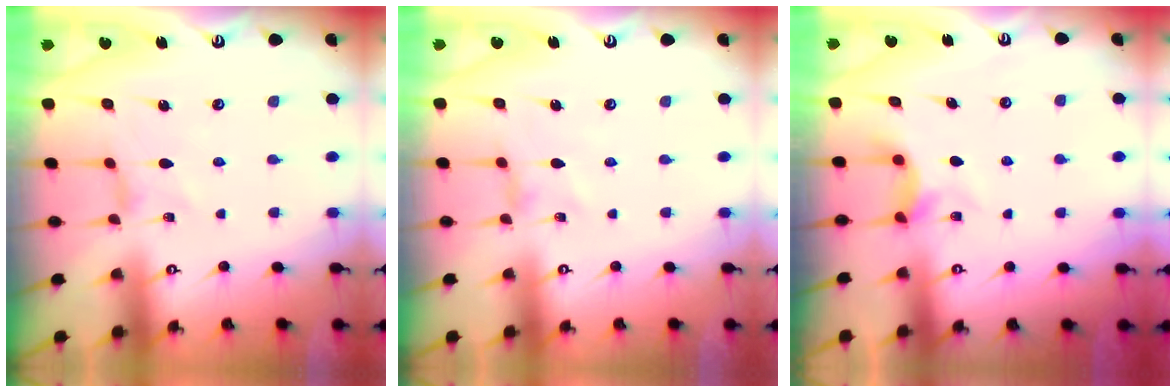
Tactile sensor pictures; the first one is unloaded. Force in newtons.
{"total": 1.0, "press": 1.0, "slide": 0.3}
{"total": 4.2, "press": 4.2, "slide": 0.6}